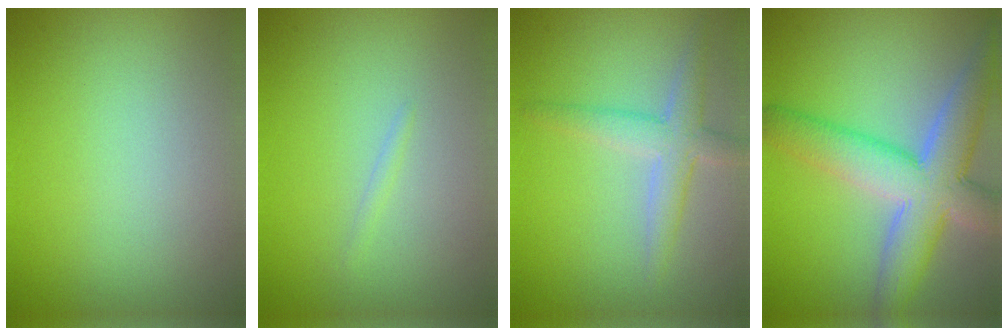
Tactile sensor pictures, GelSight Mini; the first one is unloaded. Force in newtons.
{"total": 0.6, "press": 0.6, "slide": 0.1}
{"total": 3.2, "press": 3.2, "slide": 0.3}
{"total": 8.5, "press": 8.5, "slide": 0.6}